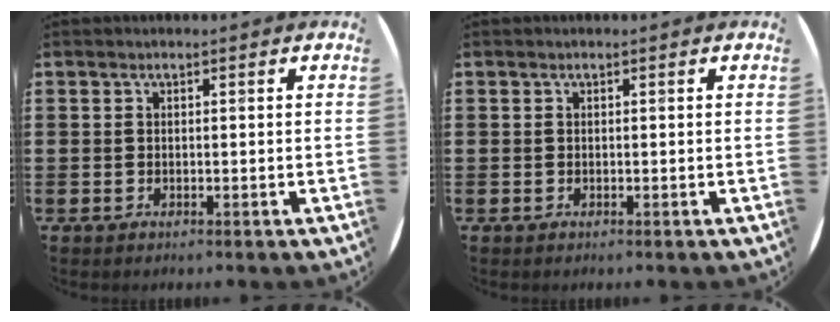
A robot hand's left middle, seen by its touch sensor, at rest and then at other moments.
{"total": 0.0}